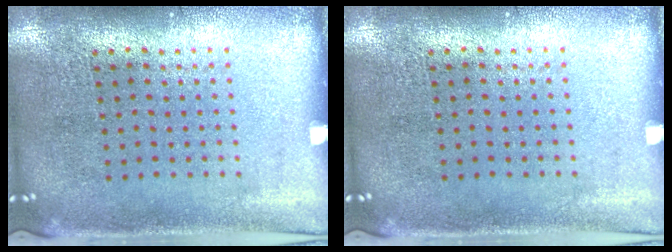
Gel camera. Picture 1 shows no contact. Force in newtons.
{"total": 0.0}